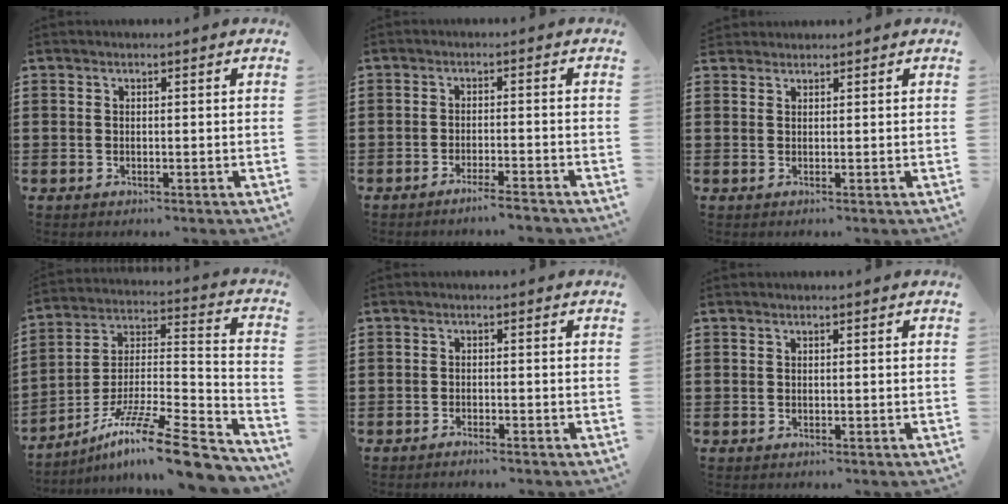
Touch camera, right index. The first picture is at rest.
{"total": 2.8, "force": [-2.5, -0.4, 1.2], "torque": [-0.020, -0.001, -0.047]}
{"total": 1.1, "force": [1.0, 0.1, -0.3], "torque": [0.003, 0.003, 0.021]}
{"total": 14.6, "force": [-10.9, 1.7, 9.6], "torque": [-0.160, 0.021, -0.196]}
{"total": 1.1, "force": [-1.1, -0.1, 0.0], "torque": [-0.003, 0.004, -0.021]}
{"total": 0.0}